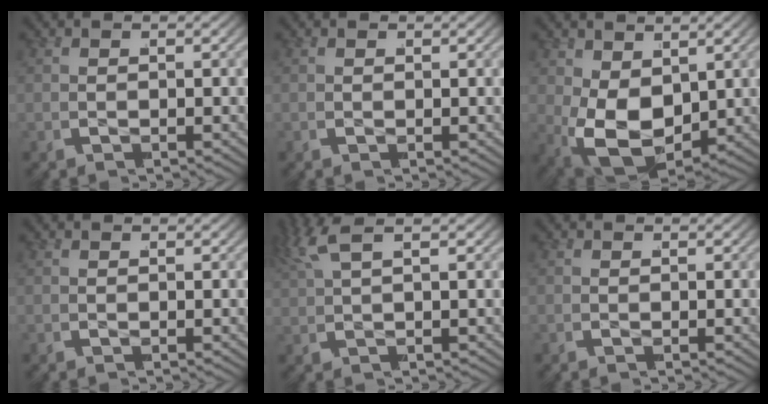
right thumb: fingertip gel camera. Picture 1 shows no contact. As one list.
[{"total": 0.0}, {"total": 9.2, "force": [-1.5, 6.5, 6.3], "torque": [-0.163, -0.060, -0.001]}, {"total": 0.0}, {"total": 2.2, "force": [1.9, -0.5, 1.1], "torque": [-0.029, 0.017, 0.032]}, {"total": 0.0}]